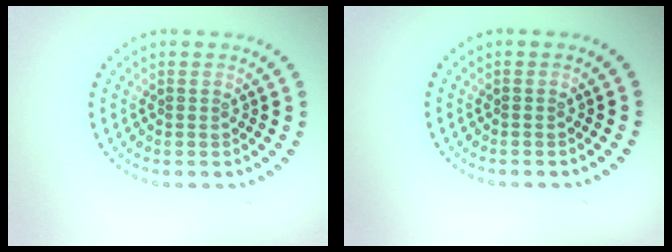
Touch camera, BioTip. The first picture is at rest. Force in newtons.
{"total": 0.0}